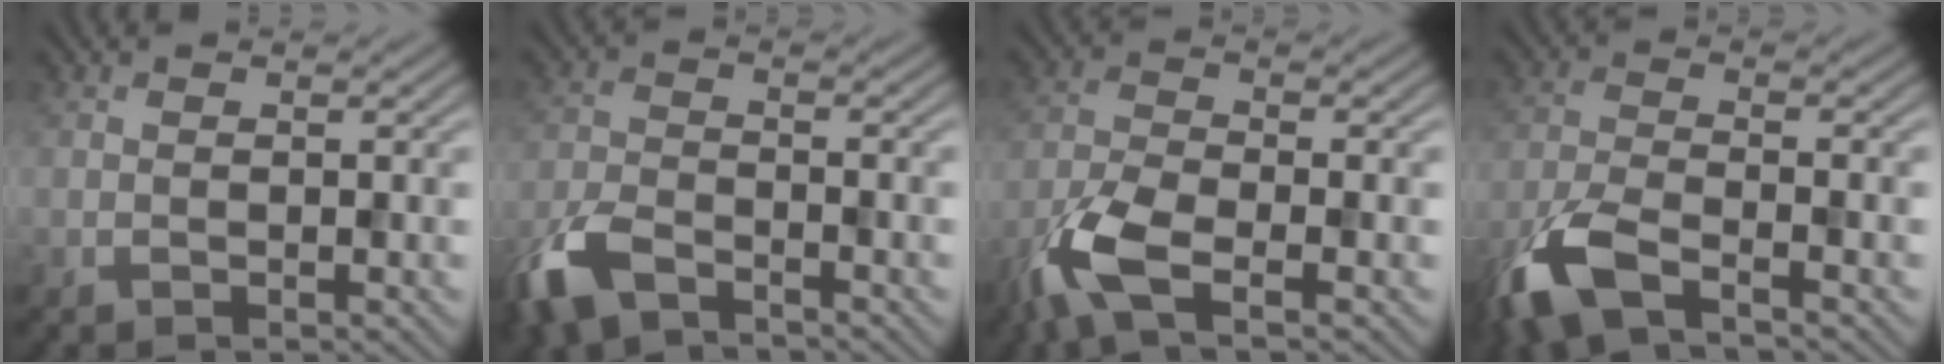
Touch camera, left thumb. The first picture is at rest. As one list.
[{"total": 6.7, "force": [-4.7, 2.6, 3.9], "torque": [-0.092, -0.010, -0.107]}, {"total": 7.2, "force": [-4.0, 2.5, 5.4], "torque": [-0.127, -0.010, -0.096]}, {"total": 7.4, "force": [-4.7, 2.1, 5.3], "torque": [-0.120, -0.011, -0.110]}]